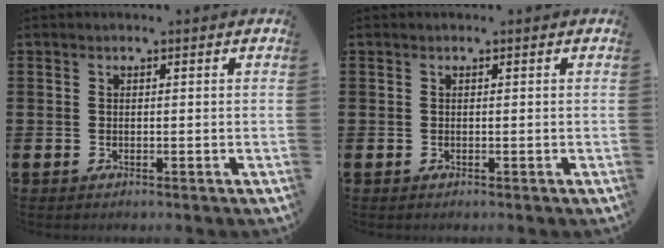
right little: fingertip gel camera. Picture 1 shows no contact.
{"total": 0.0}